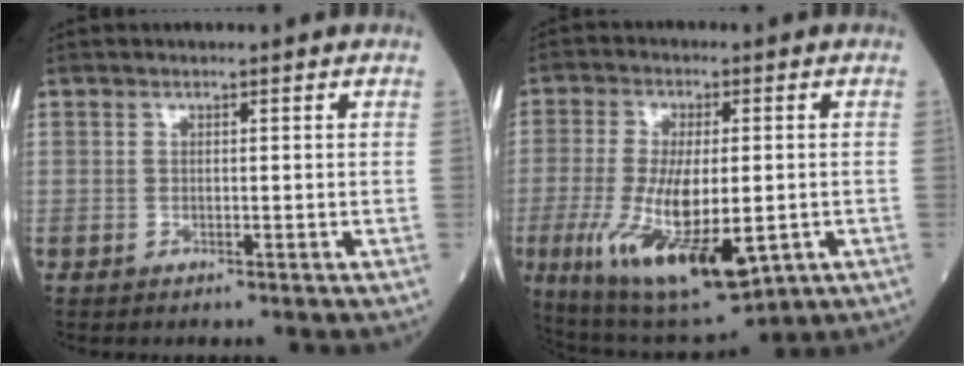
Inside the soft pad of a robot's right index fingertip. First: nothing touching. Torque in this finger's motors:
{"motor_torque": [1.21, -0.93, 1.05, 0.21]}